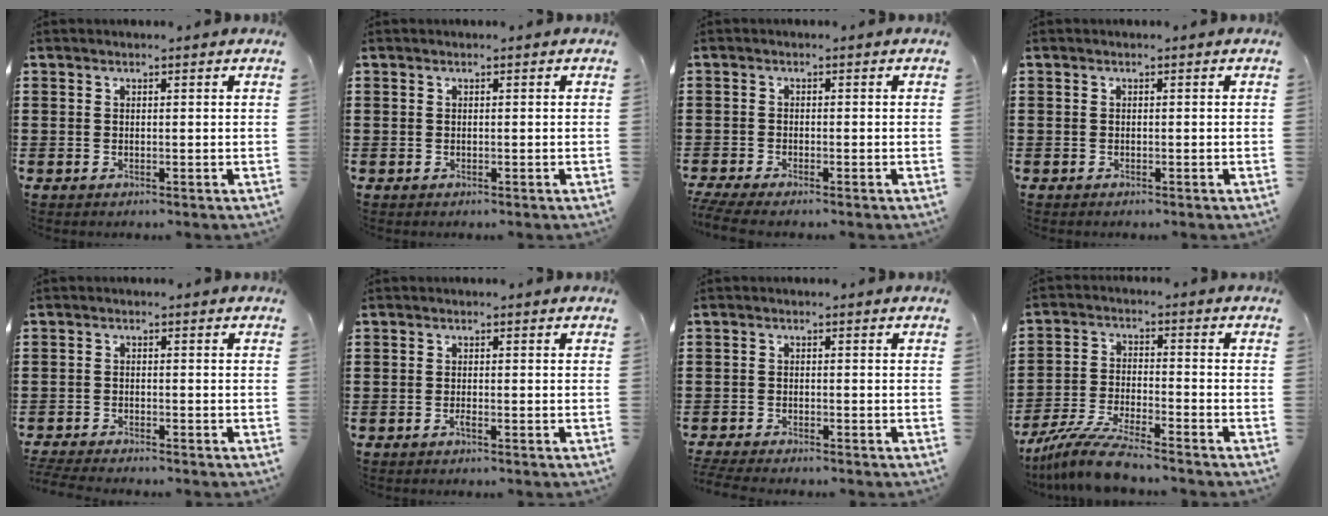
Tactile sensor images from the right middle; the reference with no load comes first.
{"total": 0.0}
{"total": 1.9, "force": [-1.7, -0.1, 0.9], "torque": [-0.030, -0.008, -0.037]}
{"total": 0.0}
{"total": 2.4, "force": [-2.4, -0.1, 0.3], "torque": [-0.016, -0.007, -0.051]}
{"total": 0.9, "force": [-0.5, 0.1, 0.7], "torque": [-0.014, -0.002, -0.010]}
{"total": 2.1, "force": [-2.1, -0.1, 0.3], "torque": [-0.017, -0.007, -0.045]}
{"total": 8.4, "force": [-7.5, 0.2, 3.8], "torque": [-0.085, -0.005, -0.148]}